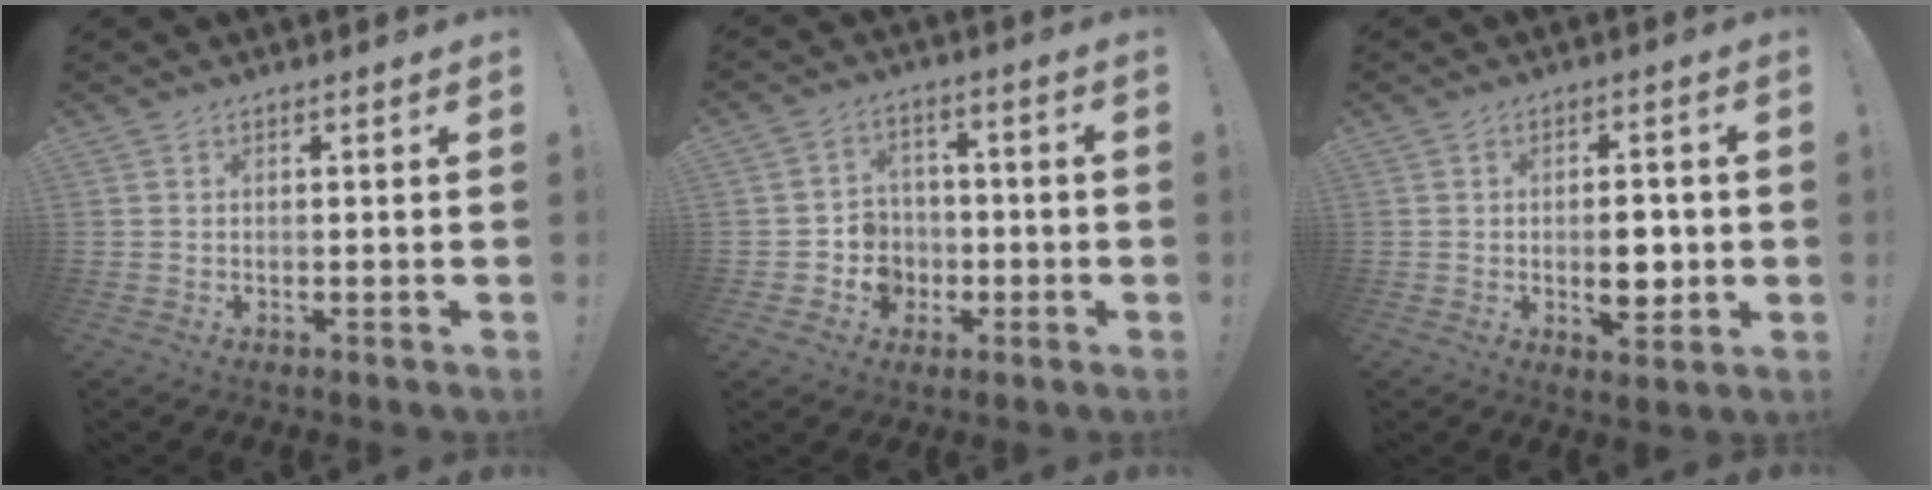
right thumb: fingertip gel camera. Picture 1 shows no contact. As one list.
[{"total": 7.7, "force": [-1.7, 7.3, 1.7], "torque": [-0.026, 0.009, -0.022]}, {"total": 7.1, "force": [-0.8, 4.0, 5.9], "torque": [-0.079, 0.005, -0.015]}]